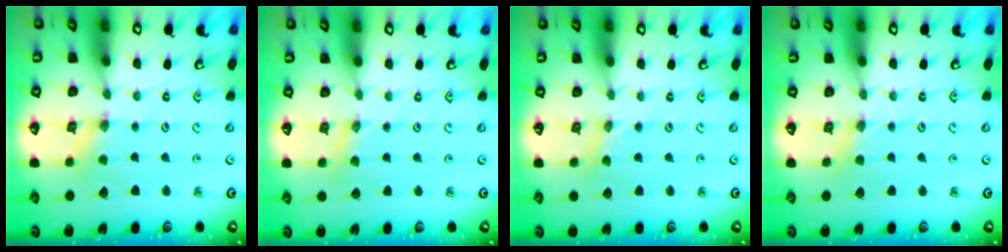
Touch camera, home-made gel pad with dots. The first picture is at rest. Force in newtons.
{"total": 2.3, "press": 2.3, "slide": 0.2}
{"total": 0.0}
{"total": 1.4, "press": 1.4, "slide": 0.3}